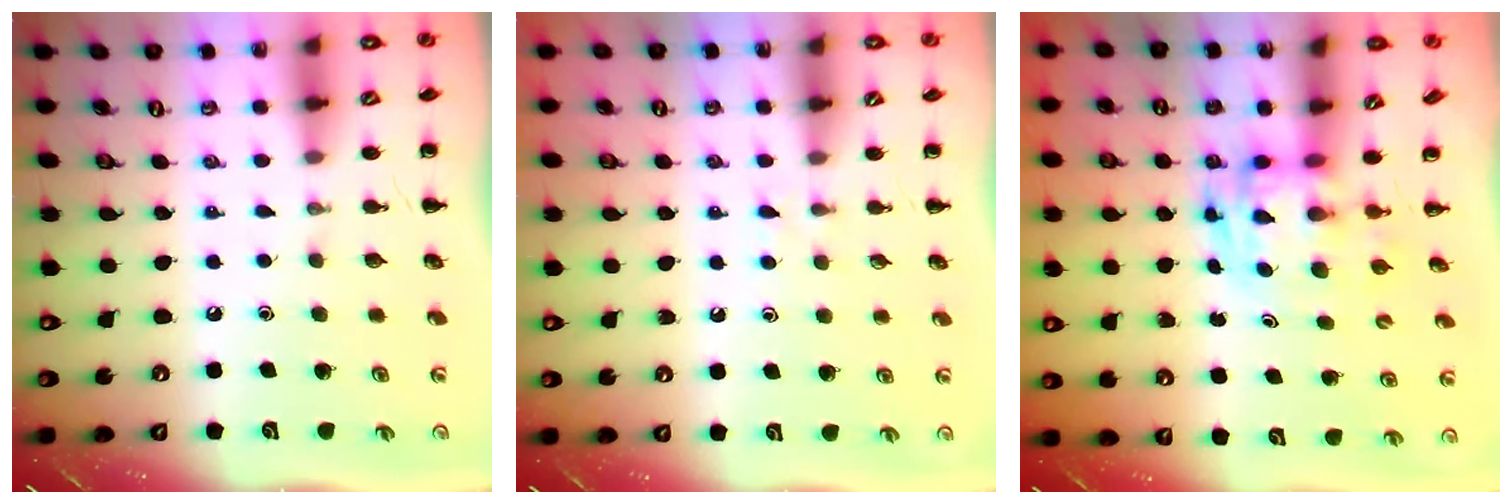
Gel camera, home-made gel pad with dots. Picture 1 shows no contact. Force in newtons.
{"total": 2.5, "press": 2.2, "slide": 1.1}
{"total": 3.3, "press": 3.2, "slide": 0.6}